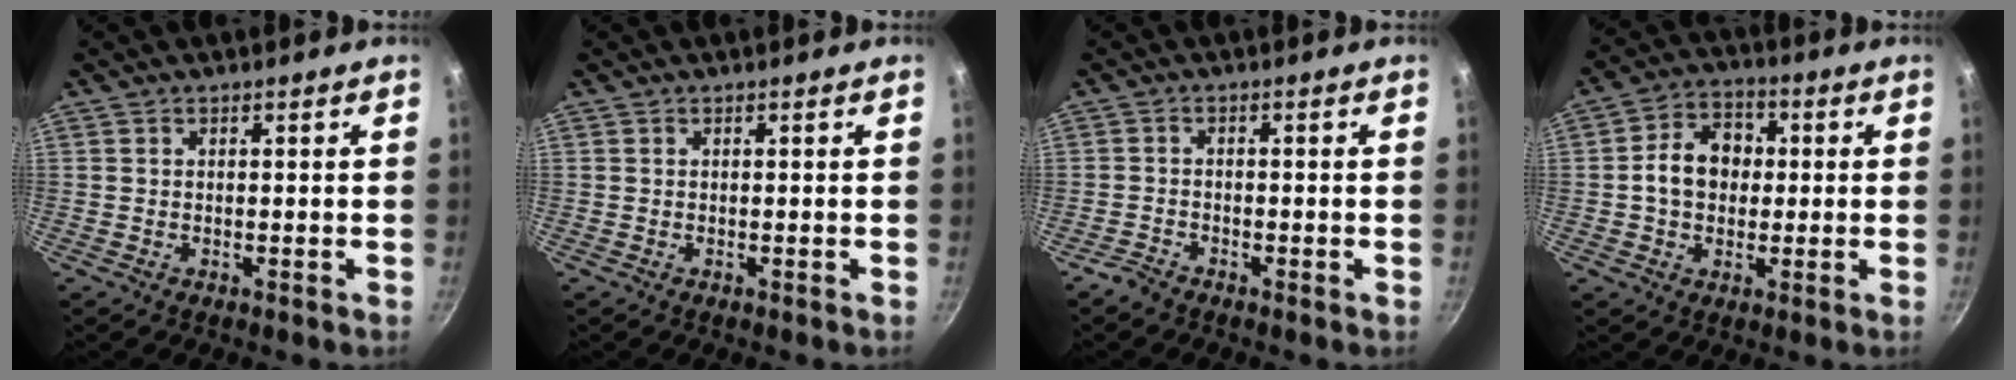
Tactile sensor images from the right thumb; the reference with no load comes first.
{"total": 0.0}
{"total": 2.2, "force": [-1.9, 0.8, 0.6], "torque": [-0.018, 0.013, -0.039]}
{"total": 9.9, "force": [0.4, 7.7, 6.2], "torque": [-0.071, 0.020, -0.007]}